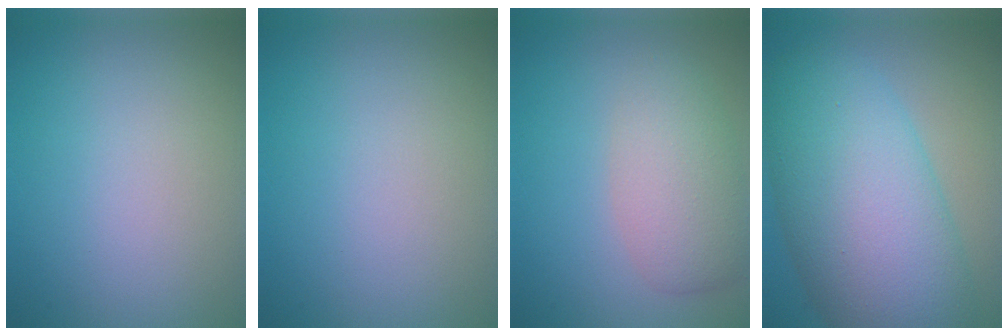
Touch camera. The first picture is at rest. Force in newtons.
{"total": 0.0}
{"total": 4.0, "press": 4.0, "slide": 0.1}
{"total": 11.9, "press": 11.9, "slide": 0.4}